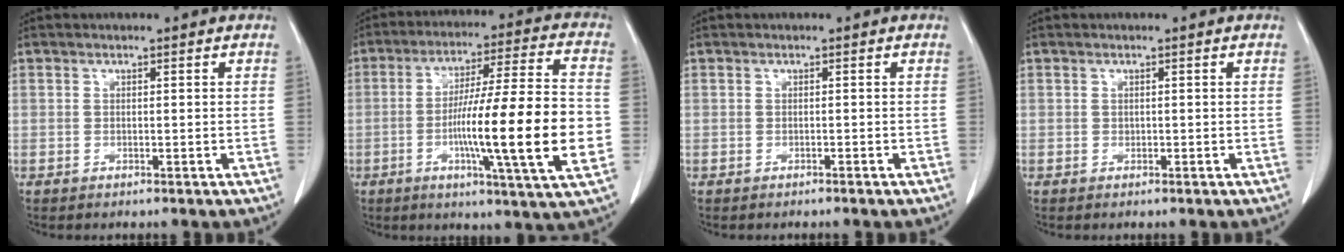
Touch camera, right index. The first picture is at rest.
{"total": 19.3, "force": [-3.7, 0.1, 18.9], "torque": [-0.284, -0.002, -0.060]}
{"total": 0.6, "force": [-0.5, 0.0, 0.3], "torque": [-0.004, -0.001, -0.006]}
{"total": 0.0}